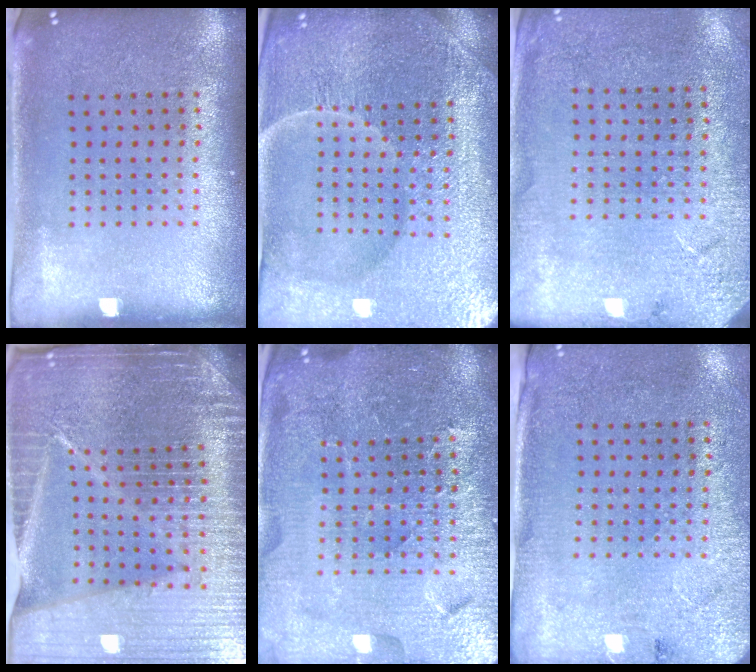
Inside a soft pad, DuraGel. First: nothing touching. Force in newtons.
{"total": 5.4, "press": 5.1, "slide": 1.9}
{"total": 2.6, "press": 2.6, "slide": 0.4}
{"total": 7.0, "press": 6.0, "slide": 3.6}
{"total": 5.4, "press": 4.9, "slide": 2.2}
{"total": 2.7, "press": 2.3, "slide": 1.5}